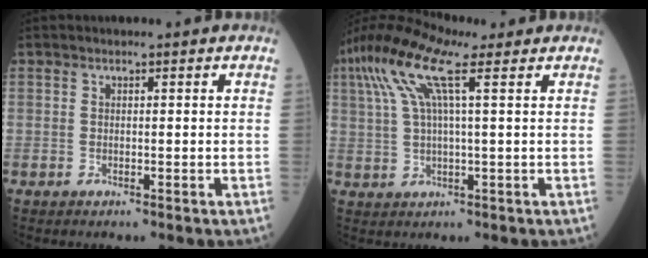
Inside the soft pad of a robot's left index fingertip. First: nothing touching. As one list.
[{"total": 10.2, "force": [5.1, 2.0, 8.6], "torque": [-0.192, 0.034, 0.096]}]